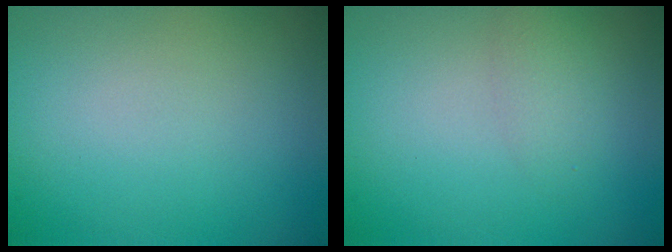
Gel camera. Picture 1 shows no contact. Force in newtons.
{"total": 1.6, "press": 1.6, "slide": 0.1}